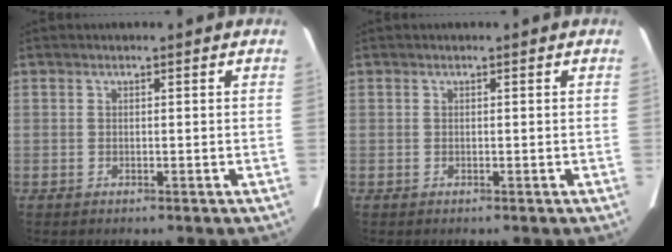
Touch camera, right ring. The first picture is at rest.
{"total": 0.0}